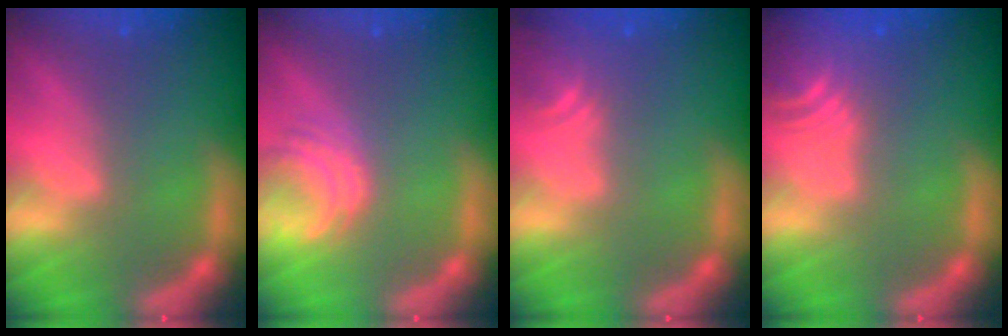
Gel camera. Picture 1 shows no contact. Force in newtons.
{"total": 3.0}
{"total": 3.0}
{"total": 8.0}